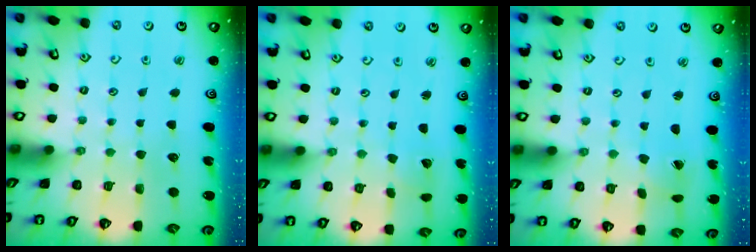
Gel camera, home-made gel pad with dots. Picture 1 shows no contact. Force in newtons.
{"total": 1.2, "press": 1.2, "slide": 0.1}
{"total": 1.7, "press": 1.7, "slide": 0.1}